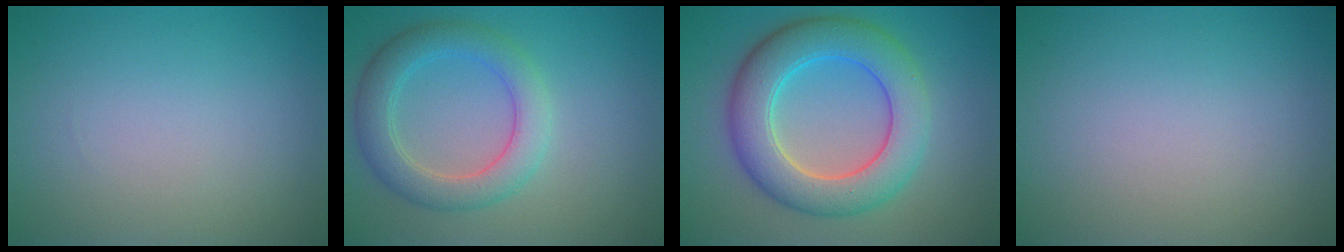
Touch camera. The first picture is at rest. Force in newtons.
{"total": 4.6, "press": 4.6, "slide": 0.1}
{"total": 7.9, "press": 7.8, "slide": 0.2}
{"total": 0.0}